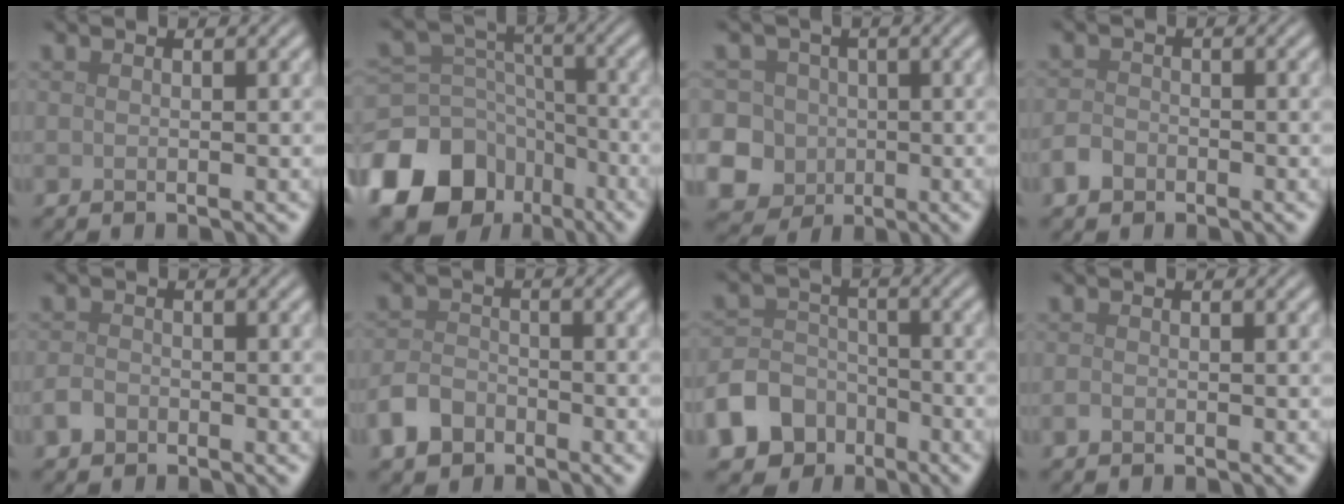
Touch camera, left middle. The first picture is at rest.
{"total": 15.5, "force": [-9.3, 11.1, 5.7], "torque": [-0.151, -0.033, -0.150]}
{"total": 11.3, "force": [-2.1, 10.6, 3.4], "torque": [-0.088, 0.010, -0.065]}
{"total": 1.9, "force": [-1.2, 1.3, 0.7], "torque": [-0.008, 0.002, -0.030]}
{"total": 1.5, "force": [-1.0, 1.0, 0.5], "torque": [-0.007, 0.000, -0.024]}
{"total": 3.4, "force": [-2.2, 2.2, 1.3], "torque": [-0.023, 0.000, -0.049]}
{"total": 9.7, "force": [-5.7, 7.4, 2.3], "torque": [-0.036, -0.028, -0.122]}
{"total": 0.6, "force": [-0.3, 0.4, 0.2], "torque": [-0.004, -0.003, -0.007]}